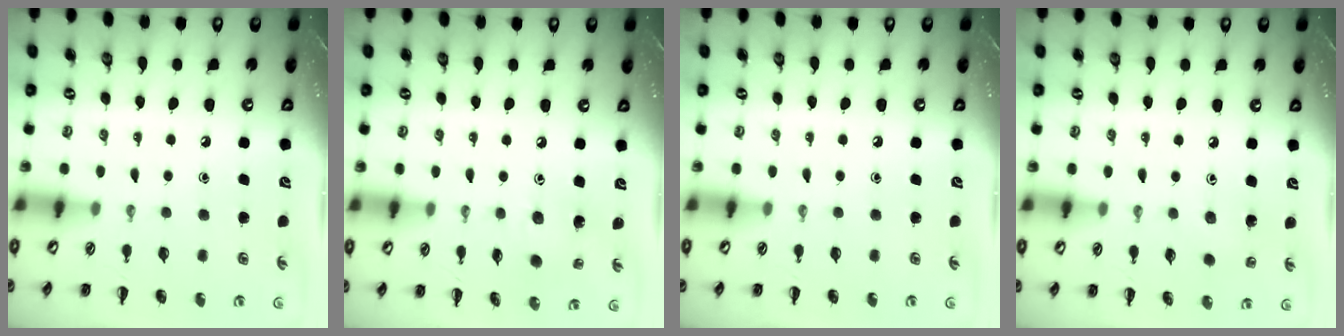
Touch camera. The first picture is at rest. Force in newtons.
{"total": 4.5, "press": 4.4, "slide": 1.0}
{"total": 0.0}
{"total": 3.8, "press": 3.7, "slide": 1.2}